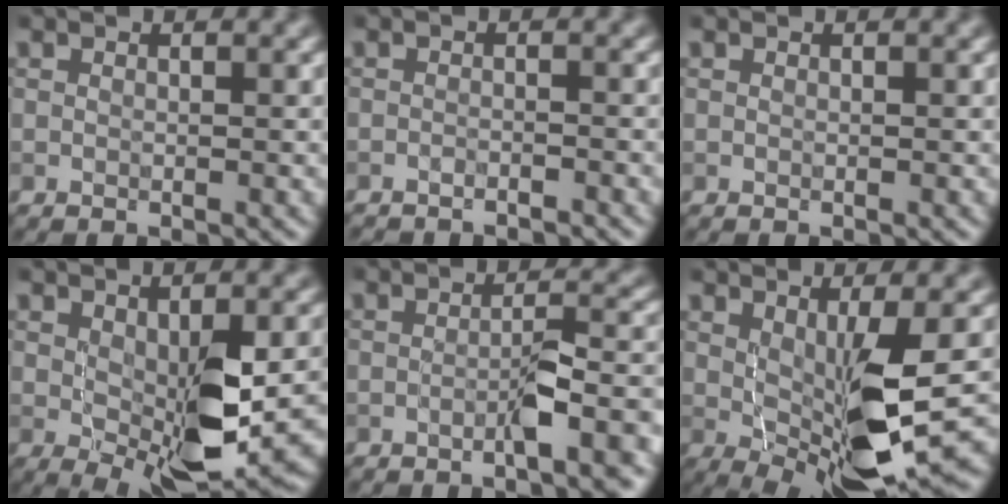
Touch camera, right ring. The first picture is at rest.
{"total": 1.8, "force": [-1.8, 0.2, 0.1], "torque": [0.008, -0.008, -0.029]}
{"total": 0.0}
{"total": 7.2, "force": [-0.9, 2.6, 6.7], "torque": [-0.126, -0.011, -0.003]}
{"total": 3.6, "force": [-1.8, 0.6, 3.1], "torque": [-0.040, 0.012, -0.032]}
{"total": 7.0, "force": [-0.3, 1.8, 6.8], "torque": [-0.122, -0.011, 0.006]}